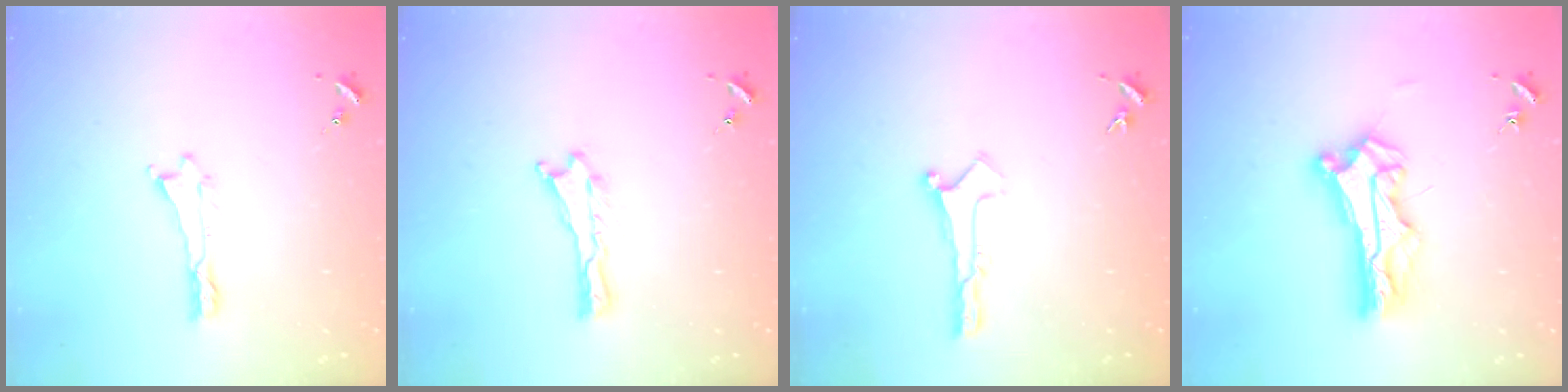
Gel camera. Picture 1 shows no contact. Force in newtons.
{"total": 0.0}
{"total": 0.0}
{"total": 9.7, "press": 9.7, "slide": 0.8}